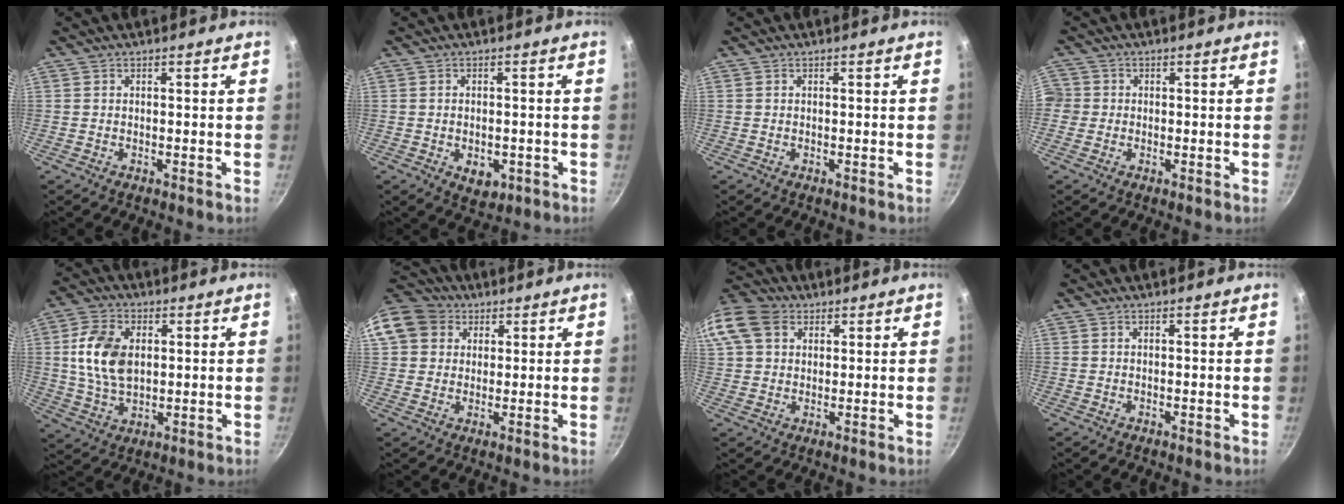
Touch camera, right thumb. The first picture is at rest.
{"total": 4.7, "force": [-1.6, 3.0, 3.2], "torque": [-0.037, 0.001, -0.013]}
{"total": 0.0}
{"total": 3.3, "force": [-0.6, 3.1, 0.7], "torque": [0.001, 0.007, -0.016]}
{"total": 11.6, "force": [1.9, 7.6, 8.6], "torque": [-0.151, -0.002, 0.035]}
{"total": 12.3, "force": [4.4, 10.4, 4.9], "torque": [-0.089, 0.022, 0.071]}
{"total": 15.9, "force": [5.9, 12.2, 8.4], "torque": [-0.190, 0.031, 0.101]}
{"total": 0.0}